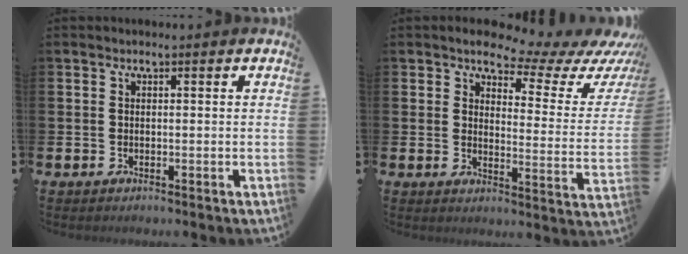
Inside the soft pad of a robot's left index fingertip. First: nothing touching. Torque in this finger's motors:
{"motor_torque": [1.06, -1.08, 0.19, 0.02]}